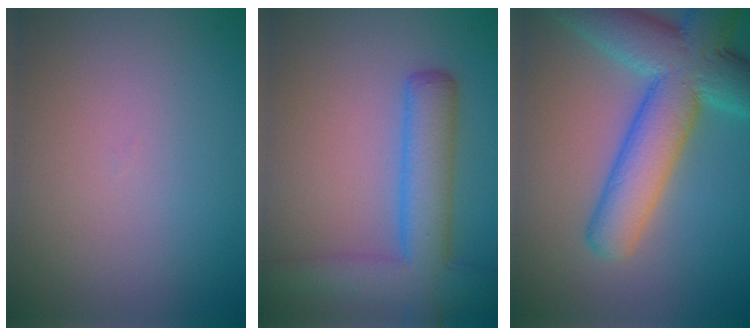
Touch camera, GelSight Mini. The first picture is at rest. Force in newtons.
{"total": 6.6, "press": 6.6, "slide": 0.4}
{"total": 10.0, "press": 10.0, "slide": 0.8}